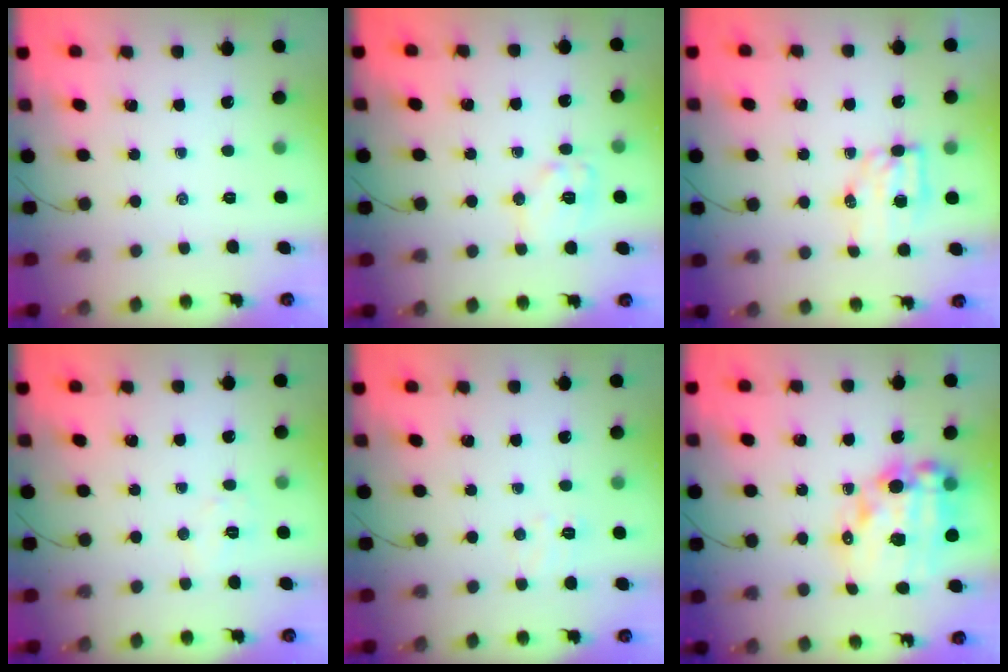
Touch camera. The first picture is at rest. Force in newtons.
{"total": 9.4, "press": 9.4, "slide": 0.7}
{"total": 7.1, "press": 7.0, "slide": 0.9}
{"total": 3.9, "press": 3.9, "slide": 0.8}
{"total": 4.9, "press": 4.8, "slide": 1.2}
{"total": 18.8, "press": 18.3, "slide": 4.1}